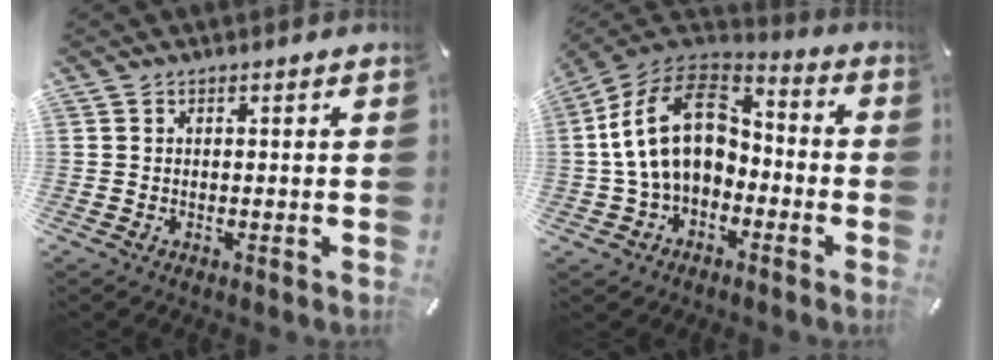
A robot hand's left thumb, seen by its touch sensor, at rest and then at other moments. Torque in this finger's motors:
{"motor_torque": [1.51, 3.28, 2.20, 0.03, 0.77]}